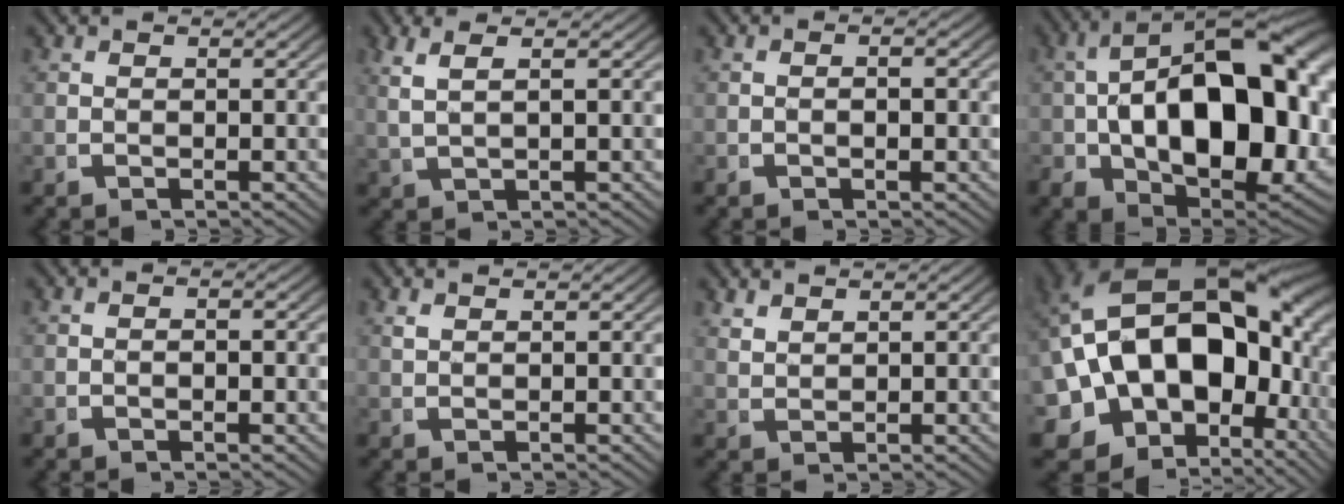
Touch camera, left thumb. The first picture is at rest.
{"total": 2.8, "force": [1.5, 0.8, 2.2], "torque": [-0.052, 0.001, 0.038]}
{"total": 1.0, "force": [-0.4, 0.4, 0.9], "torque": [-0.014, 0.000, -0.007]}
{"total": 21.4, "force": [-1.1, 13.0, 17.0], "torque": [-0.281, -0.071, 0.020]}
{"total": 0.7, "force": [-0.3, 0.3, 0.6], "torque": [-0.010, 0.001, -0.006]}
{"total": 1.0, "force": [1.0, -0.2, 0.2], "torque": [-0.003, 0.002, 0.024]}
{"total": 2.0, "force": [1.9, 0.0, 0.3], "torque": [0.002, 0.005, 0.045]}
{"total": 27.5, "force": [-1.0, 20.3, 18.5], "torque": [-0.362, -0.058, -0.010]}